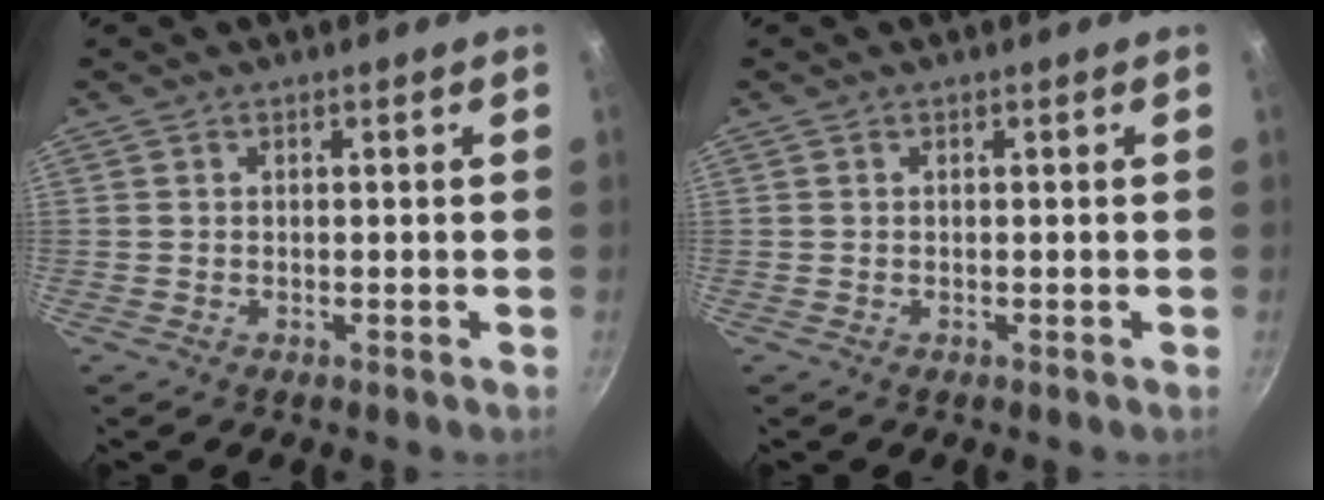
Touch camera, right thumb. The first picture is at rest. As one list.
[{"total": 0.0}]